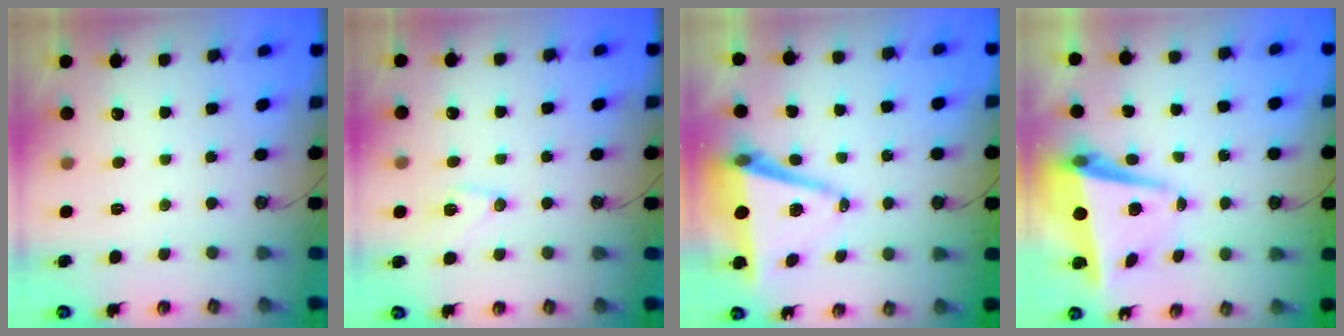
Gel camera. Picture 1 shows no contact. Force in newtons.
{"total": 8.8, "press": 8.8, "slide": 0.9}
{"total": 11.0, "press": 10.2, "slide": 4.1}
{"total": 8.1, "press": 7.8, "slide": 2.3}